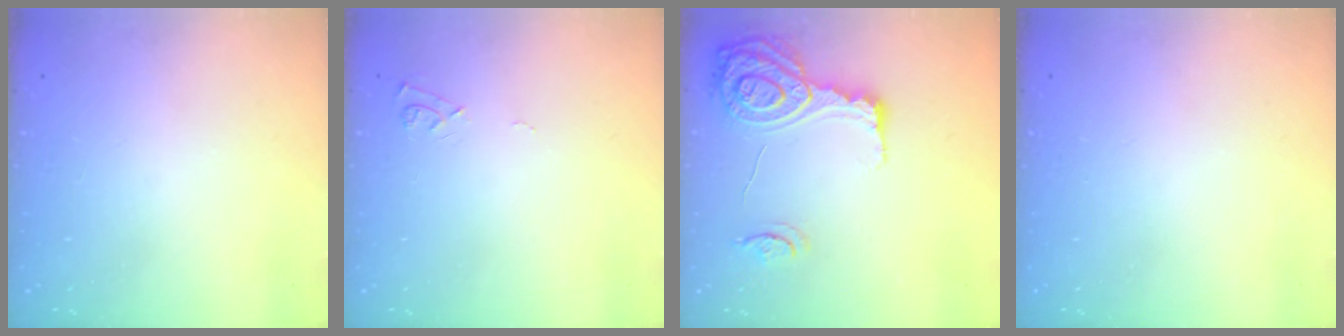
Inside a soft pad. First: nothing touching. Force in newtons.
{"total": 6.8, "press": 6.8, "slide": 0.6}
{"total": 16.9, "press": 16.8, "slide": 1.4}
{"total": 0.0}